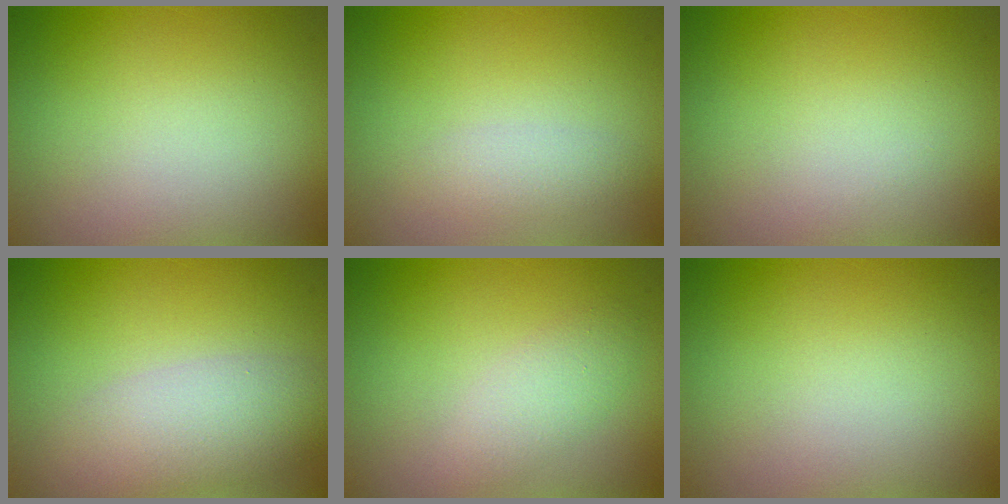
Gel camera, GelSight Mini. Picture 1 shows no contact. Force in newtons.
{"total": 1.5, "press": 1.5, "slide": 0.1}
{"total": 0.0}
{"total": 4.6, "press": 4.6, "slide": 0.2}
{"total": 2.2, "press": 2.2, "slide": 0.2}
{"total": 0.0}